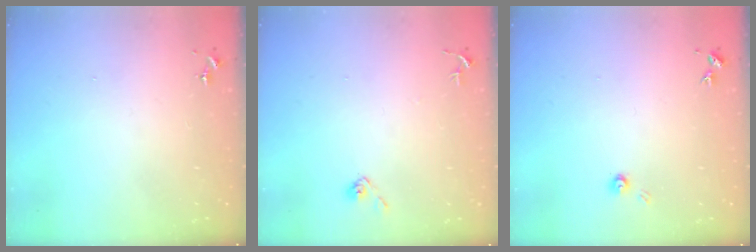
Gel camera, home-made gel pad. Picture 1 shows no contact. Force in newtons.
{"total": 5.6, "press": 5.6, "slide": 0.5}
{"total": 3.3, "press": 3.3, "slide": 0.3}